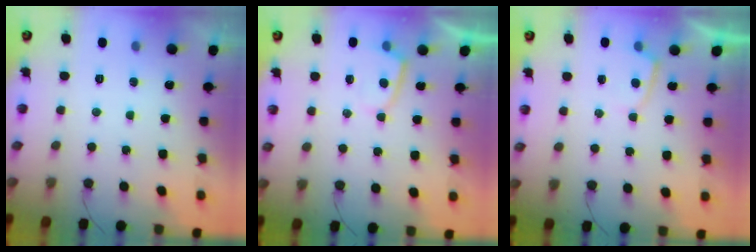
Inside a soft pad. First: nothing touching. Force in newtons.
{"total": 3.3, "press": 3.3, "slide": 0.1}
{"total": 2.3, "press": 2.2, "slide": 0.3}